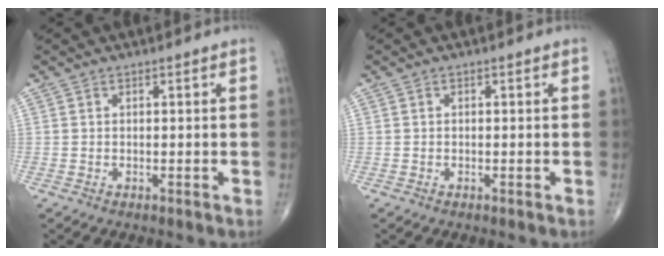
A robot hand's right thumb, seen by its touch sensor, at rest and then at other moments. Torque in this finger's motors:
{"motor_torque": [-0.04, 0.14, -0.23, -0.07, 0.02]}